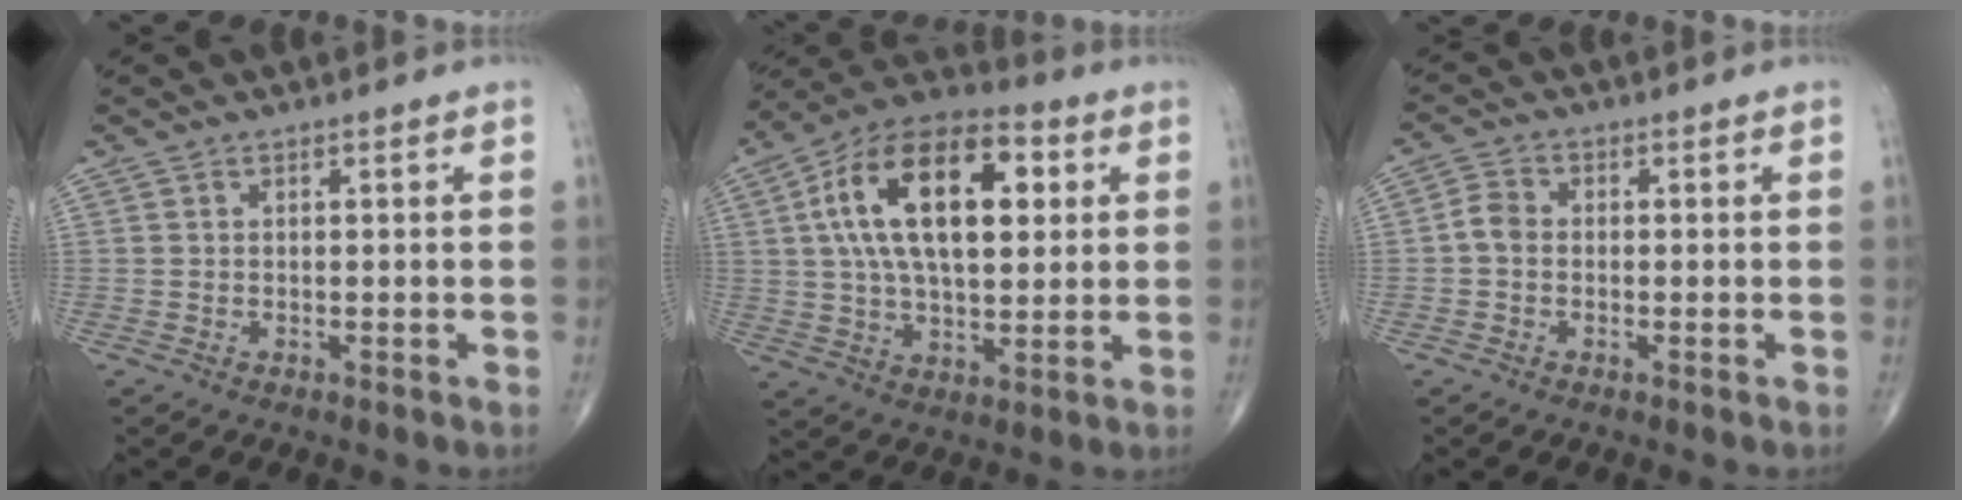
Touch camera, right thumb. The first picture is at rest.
{"total": 21.5, "force": [5.0, 11.1, 17.7], "torque": [-0.286, 0.010, 0.074]}
{"total": 3.1, "force": [-0.5, 2.4, 2.0], "torque": [-0.033, 0.009, -0.020]}